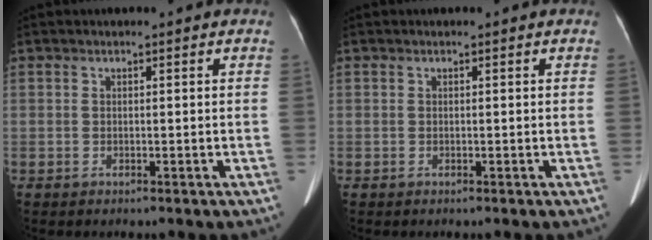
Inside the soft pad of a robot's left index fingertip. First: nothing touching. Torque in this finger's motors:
{"motor_torque": [0.01, 0.01, 0.00, 0.00]}